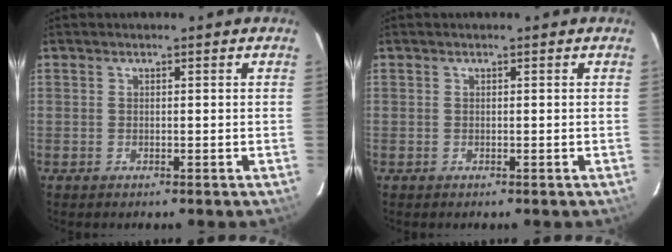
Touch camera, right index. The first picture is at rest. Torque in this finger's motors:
{"motor_torque": [-0.02, -0.02, 0.00, 0.00]}